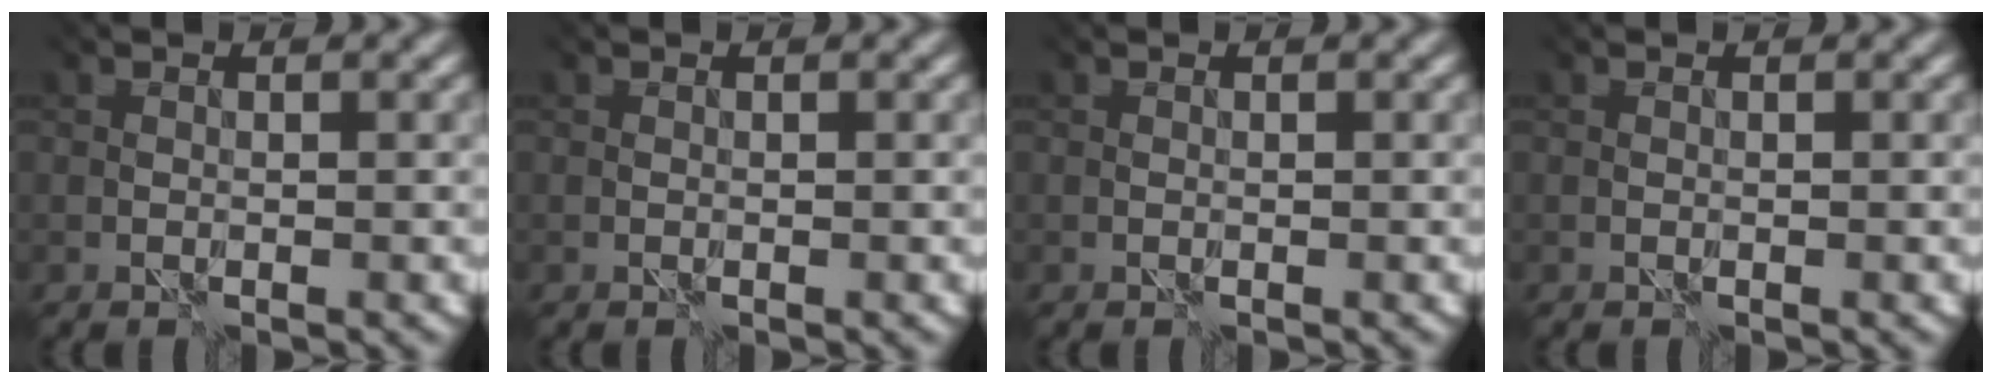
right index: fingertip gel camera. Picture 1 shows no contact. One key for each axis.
{"total": 0.0}
{"total": 0.0}
{"total": 0.0}